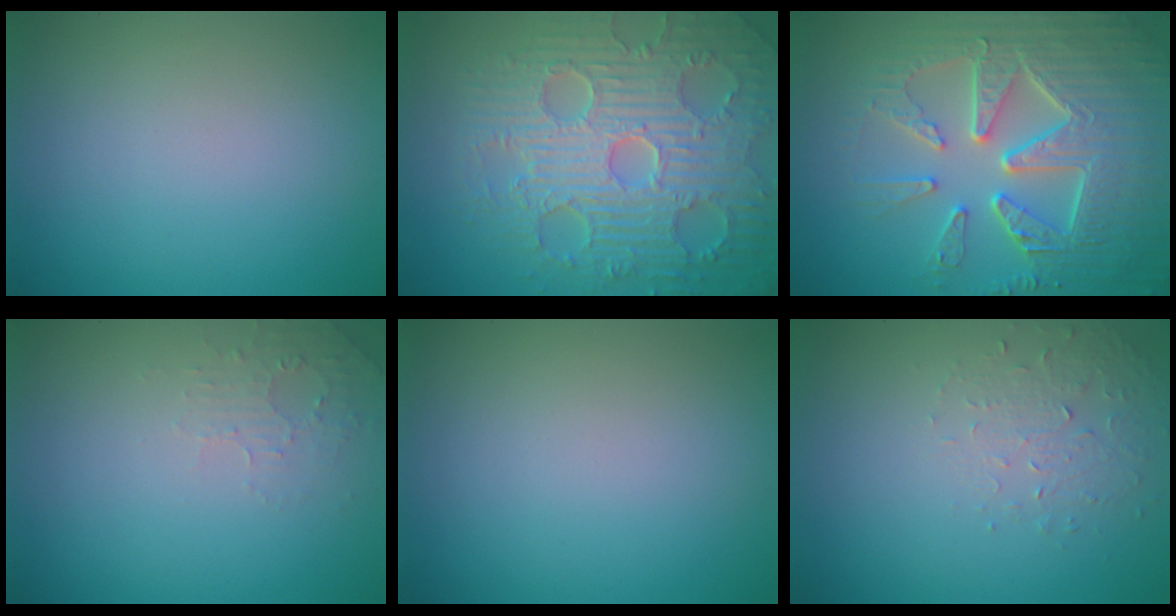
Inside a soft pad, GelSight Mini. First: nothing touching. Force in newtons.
{"total": 9.4, "press": 6.9, "slide": 6.4}
{"total": 8.9, "press": 6.3, "slide": 6.3}
{"total": 1.6, "press": 1.6, "slide": 0.4}
{"total": 0.0}
{"total": 1.6, "press": 0.9, "slide": 1.3}